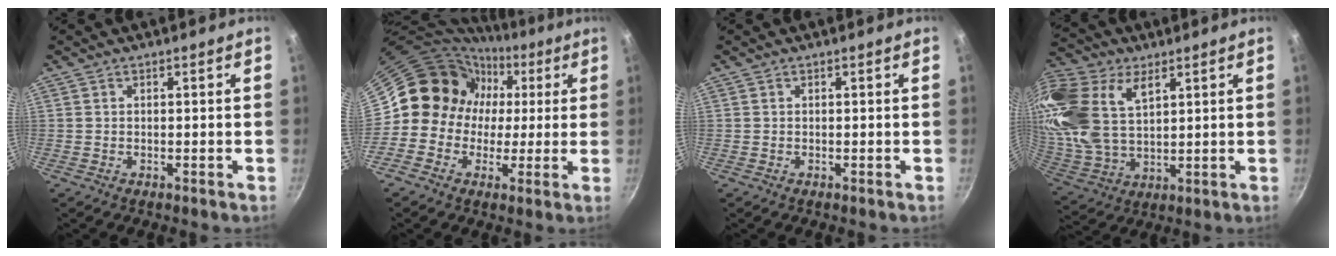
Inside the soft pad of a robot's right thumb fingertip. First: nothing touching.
{"total": 11.7, "force": [2.0, 11.1, 3.4], "torque": [-0.006, 0.020, 0.012]}
{"total": 0.0}
{"total": 23.1, "force": [9.3, 14.2, 15.6], "torque": [-0.348, 0.002, 0.186]}